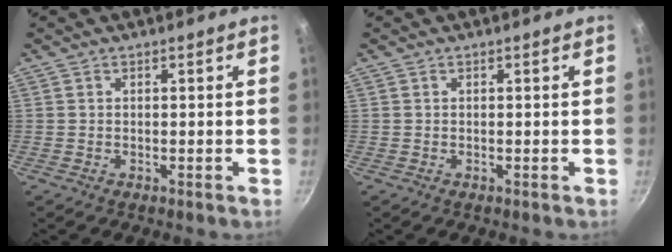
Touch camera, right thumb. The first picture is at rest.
{"total": 0.0}